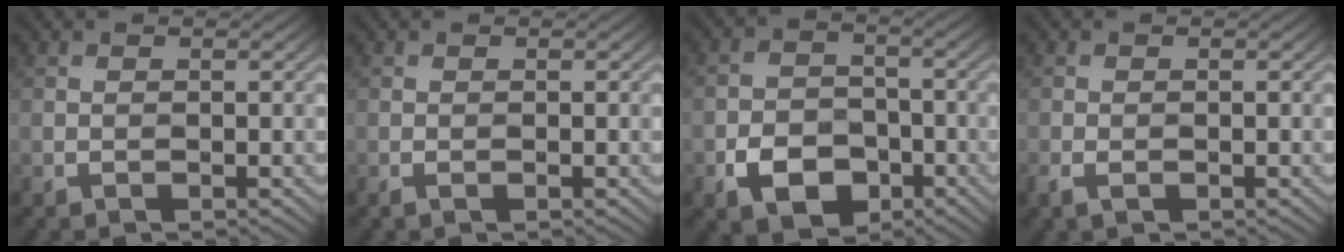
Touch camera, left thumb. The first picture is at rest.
{"total": 0.7, "force": [-0.5, 0.2, 0.4], "torque": [-0.007, 0.006, -0.005]}
{"total": 6.1, "force": [-1.6, 4.7, 3.6], "torque": [-0.064, -0.009, -0.031]}
{"total": 1.8, "force": [-0.7, 1.1, 1.3], "torque": [-0.022, -0.010, -0.017]}